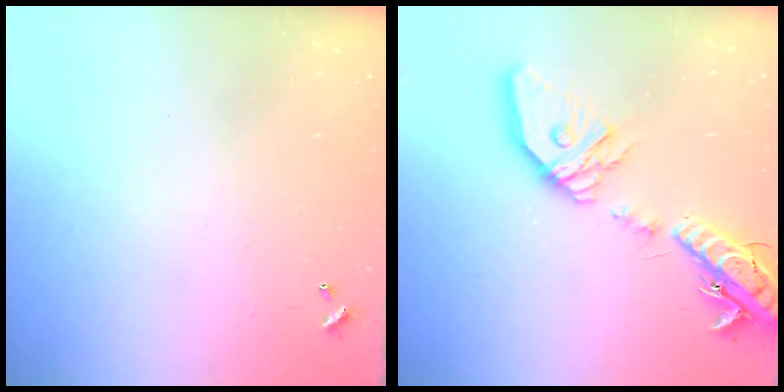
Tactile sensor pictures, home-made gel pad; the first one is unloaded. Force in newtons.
{"total": 23.6, "press": 23.3, "slide": 3.8}